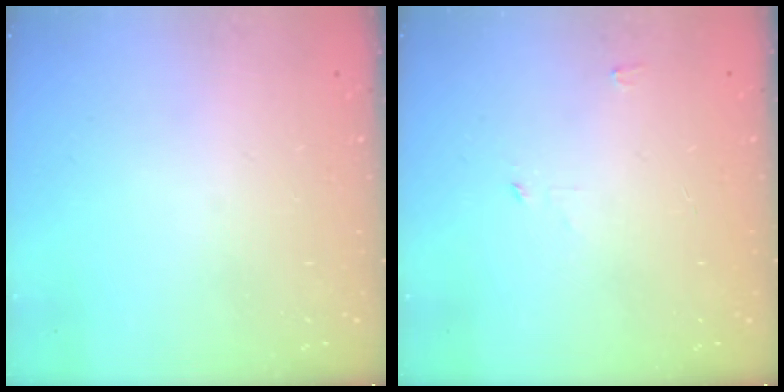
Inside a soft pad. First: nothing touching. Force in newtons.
{"total": 2.4, "press": 2.4, "slide": 0.2}